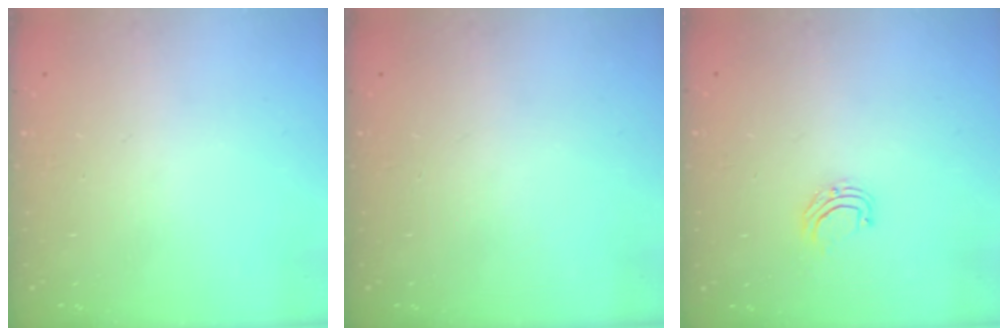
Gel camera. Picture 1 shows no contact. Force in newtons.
{"total": 0.0}
{"total": 4.8, "press": 4.8, "slide": 0.3}